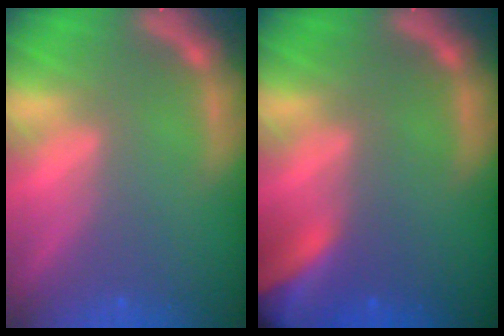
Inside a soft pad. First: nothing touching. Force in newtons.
{"total": 9.4}